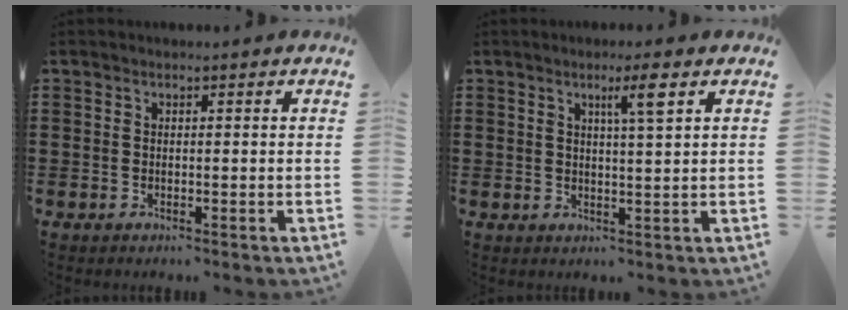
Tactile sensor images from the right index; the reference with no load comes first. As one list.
[{"total": 3.9, "force": [2.0, 0.0, 3.3], "torque": [-0.055, -0.007, 0.028]}]